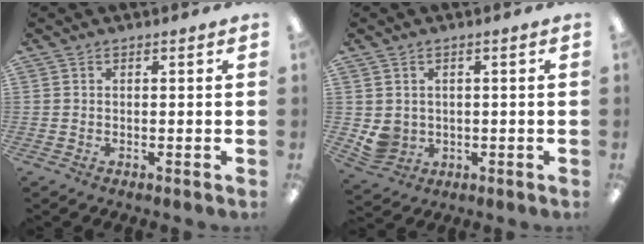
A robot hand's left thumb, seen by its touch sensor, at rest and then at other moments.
{"total": 4.0, "force": [0.7, 3.8, 1.0], "torque": [-0.034, 0.001, 0.016]}